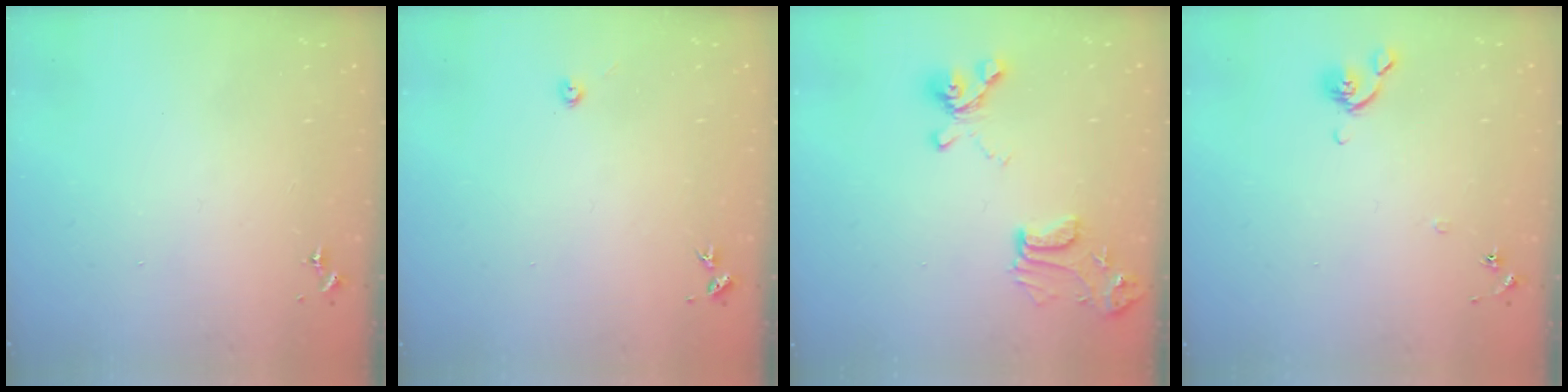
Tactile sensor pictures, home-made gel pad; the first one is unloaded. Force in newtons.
{"total": 2.2, "press": 2.2, "slide": 0.3}
{"total": 14.3, "press": 14.2, "slide": 1.7}
{"total": 6.2, "press": 6.2, "slide": 0.8}